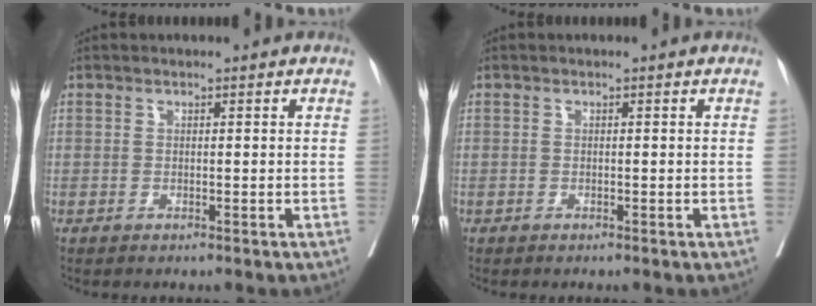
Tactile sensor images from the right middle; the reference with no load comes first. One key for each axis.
{"total": 0.0}